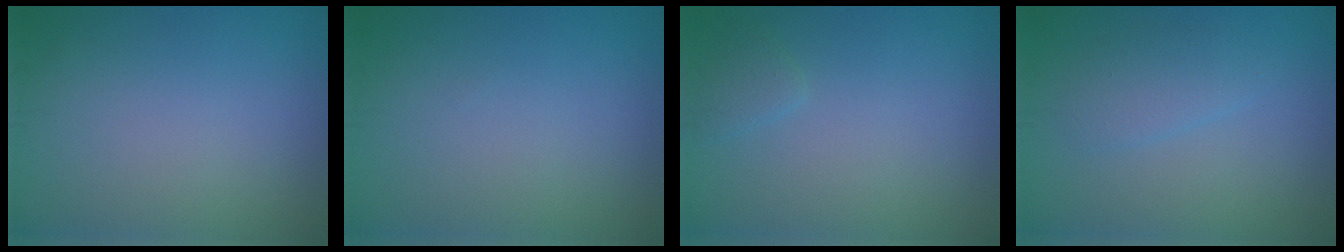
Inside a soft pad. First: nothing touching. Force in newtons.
{"total": 0.0}
{"total": 0.9, "press": 0.9, "slide": 0.1}
{"total": 2.0, "press": 2.0, "slide": 0.1}